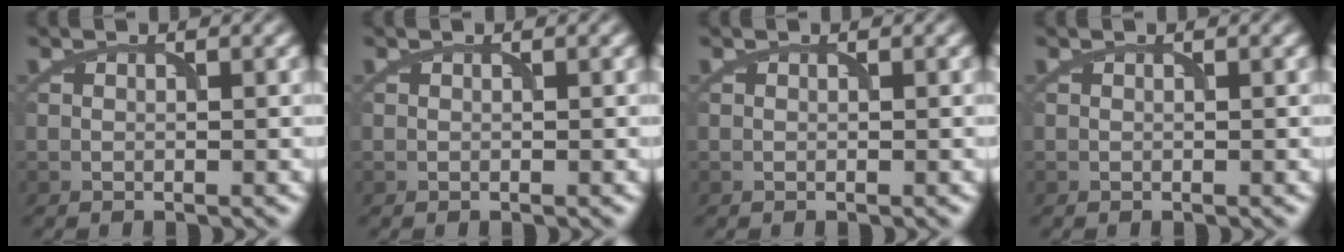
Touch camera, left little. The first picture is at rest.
{"total": 0.0}
{"total": 0.0}
{"total": 0.0}